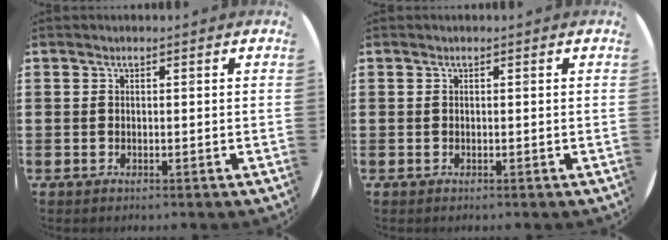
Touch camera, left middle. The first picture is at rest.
{"total": 0.0}